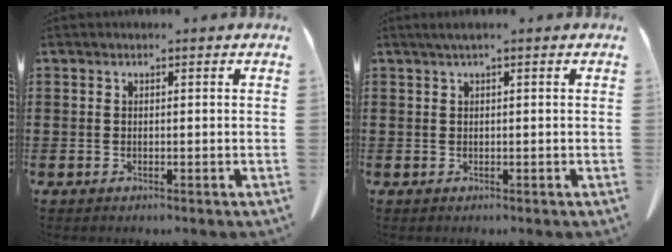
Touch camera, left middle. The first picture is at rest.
{"total": 1.1, "force": [0.3, 0.0, 1.0], "torque": [-0.017, 0.000, 0.005]}